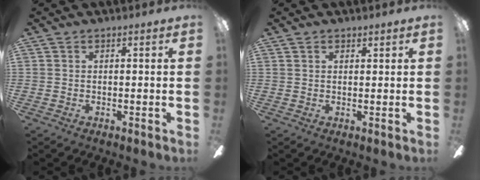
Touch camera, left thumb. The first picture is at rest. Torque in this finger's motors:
{"motor_torque": [0.12, -0.11, -0.15, -0.12, -0.02]}